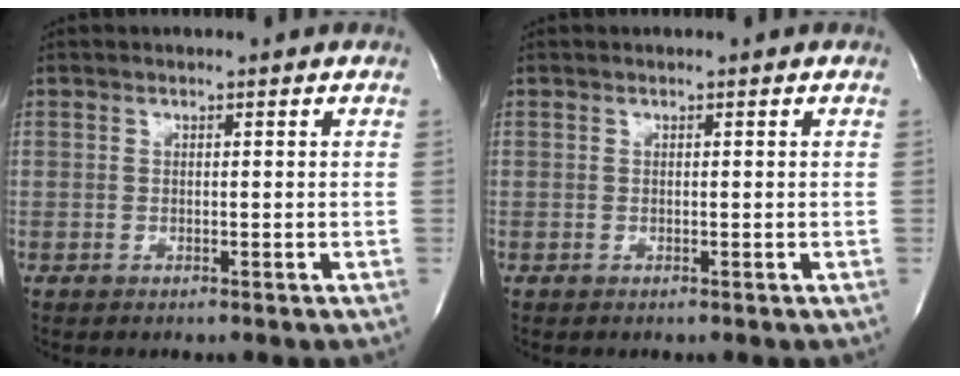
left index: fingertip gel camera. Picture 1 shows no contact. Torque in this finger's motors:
{"motor_torque": [-0.05, 0.04, 0.01, 0.00]}